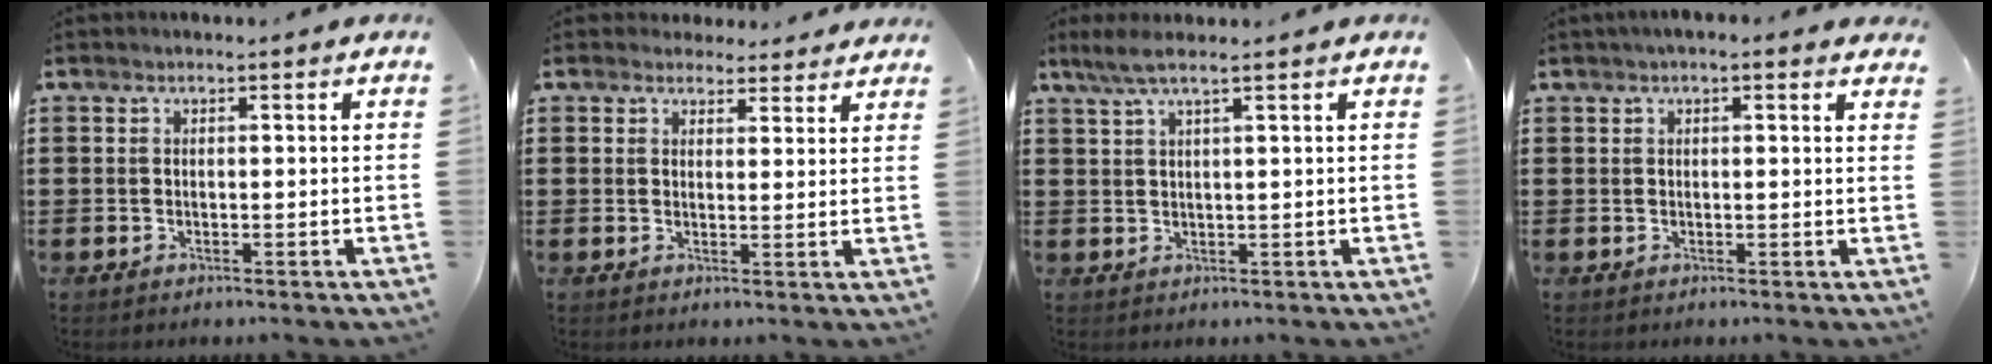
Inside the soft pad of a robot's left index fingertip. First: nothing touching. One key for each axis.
{"total": 3.0, "fx": 2.7, "fy": 1.3, "fz": 0.3, "tx": -0.007, "ty": -0.004, "tz": 0.050}
{"total": 3.2, "fx": 2.1, "fy": 0.0, "fz": 2.5, "tx": -0.053, "ty": 0.002, "tz": 0.038}
{"total": 1.8, "fx": 1.1, "fy": 0.4, "fz": 1.3, "tx": -0.027, "ty": 0.006, "tz": 0.020}